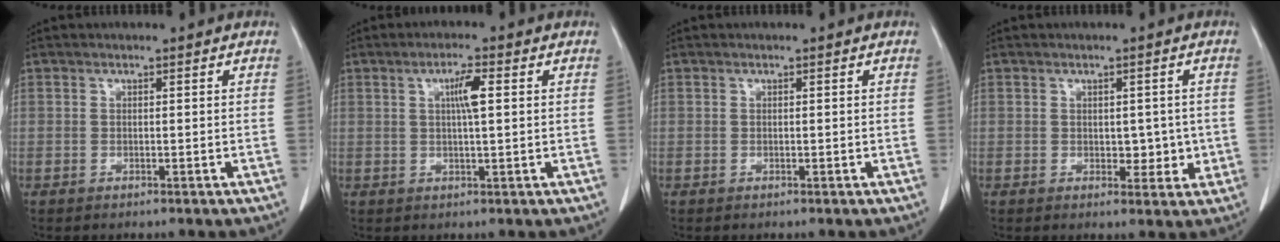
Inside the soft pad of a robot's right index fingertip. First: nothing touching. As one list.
[{"total": 3.7, "force": [0.9, 0.3, 3.6], "torque": [-0.064, 0.002, 0.015]}, {"total": 0.0}, {"total": 3.6, "force": [-0.1, 2.5, 2.6], "torque": [-0.024, 0.003, 0.006]}]